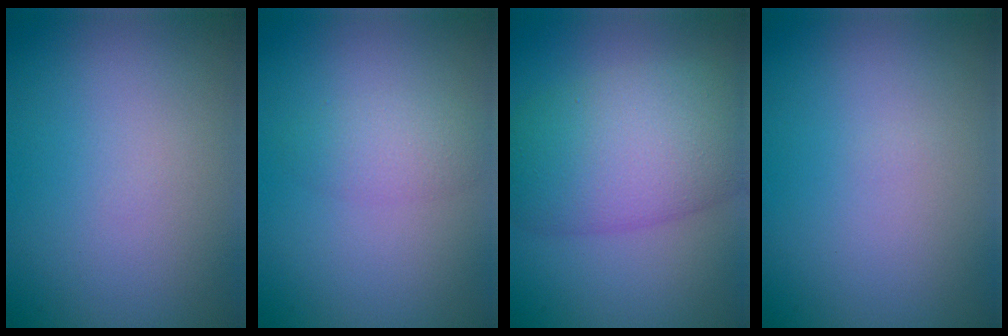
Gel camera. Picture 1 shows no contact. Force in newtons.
{"total": 2.0, "press": 2.0, "slide": 0.0}
{"total": 8.6, "press": 8.6, "slide": 0.2}
{"total": 0.0}